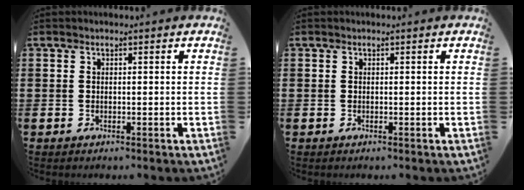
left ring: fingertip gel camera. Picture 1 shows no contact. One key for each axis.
{"total": 0.0}